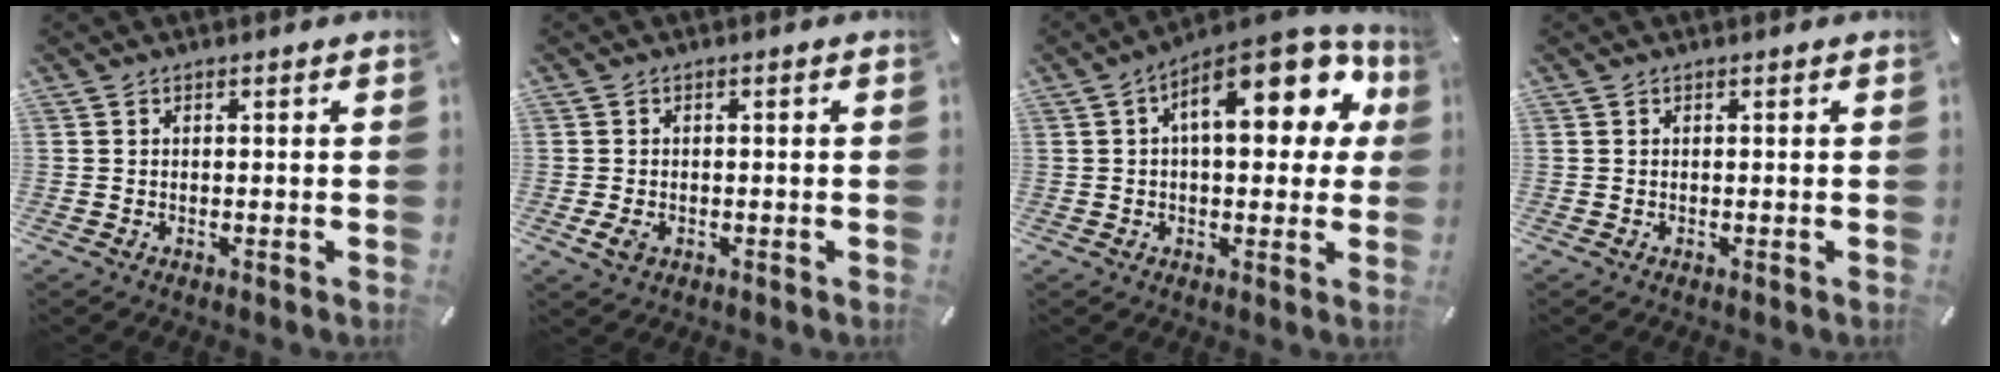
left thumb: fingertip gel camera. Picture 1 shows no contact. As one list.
[{"total": 2.4, "force": [-0.9, 1.6, 1.5], "torque": [-0.039, -0.001, -0.019]}, {"total": 17.9, "force": [5.9, 8.5, 14.6], "torque": [-0.193, -0.026, 0.093]}, {"total": 0.0}]